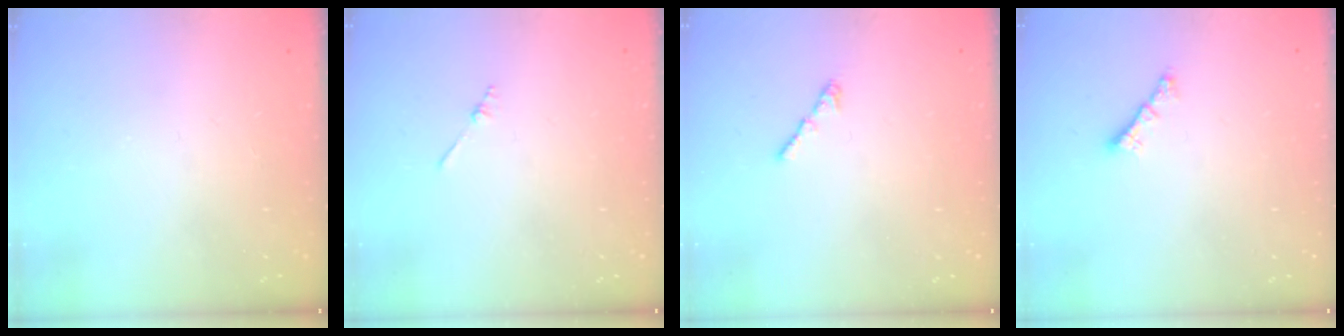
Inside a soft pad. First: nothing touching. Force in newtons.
{"total": 1.3, "press": 1.3, "slide": 0.3}
{"total": 1.3, "press": 1.2, "slide": 0.6}
{"total": 0.8, "press": 0.7, "slide": 0.4}